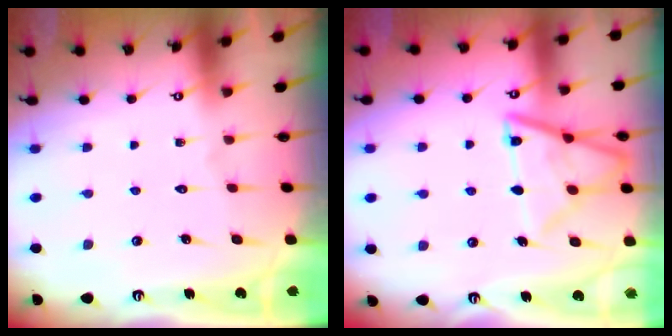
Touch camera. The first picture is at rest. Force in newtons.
{"total": 14.4, "press": 14.3, "slide": 1.5}